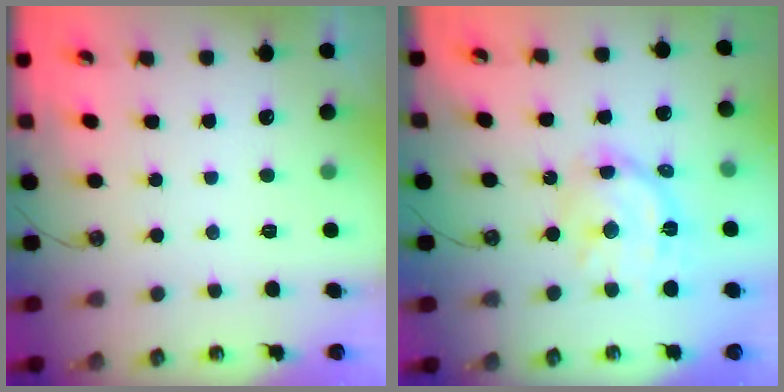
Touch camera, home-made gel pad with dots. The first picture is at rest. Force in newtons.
{"total": 13.9, "press": 13.9, "slide": 0.9}